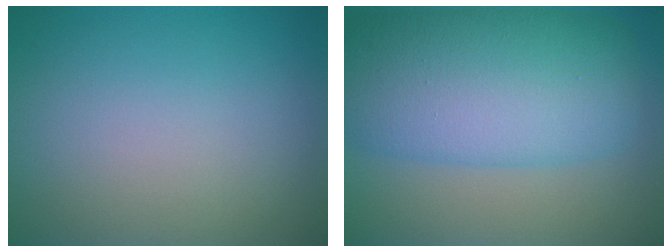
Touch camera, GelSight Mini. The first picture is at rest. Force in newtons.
{"total": 11.0, "press": 11.0, "slide": 0.2}